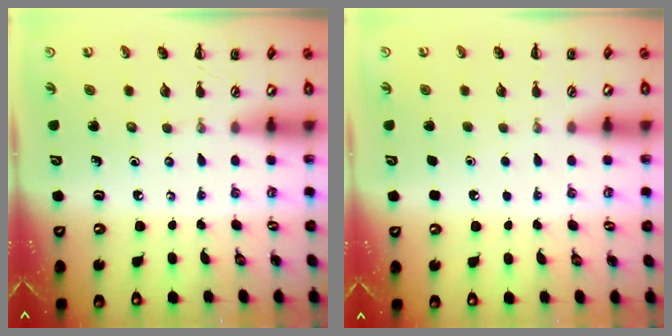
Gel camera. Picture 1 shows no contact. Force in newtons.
{"total": 1.6, "press": 1.6, "slide": 0.1}